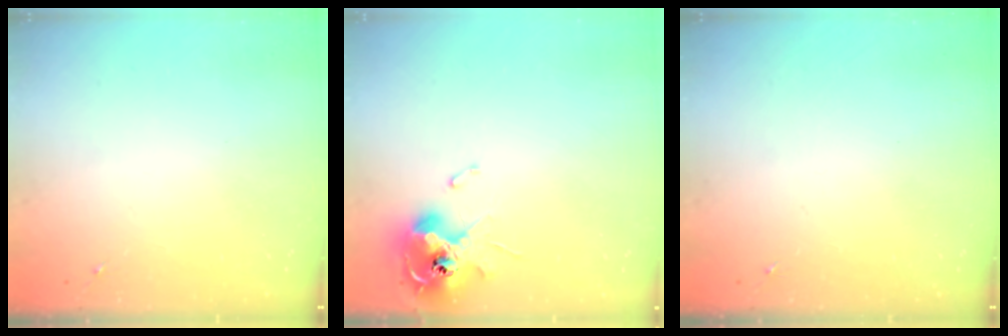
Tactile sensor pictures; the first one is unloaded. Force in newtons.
{"total": 12.8, "press": 12.8, "slide": 1.5}
{"total": 0.0}